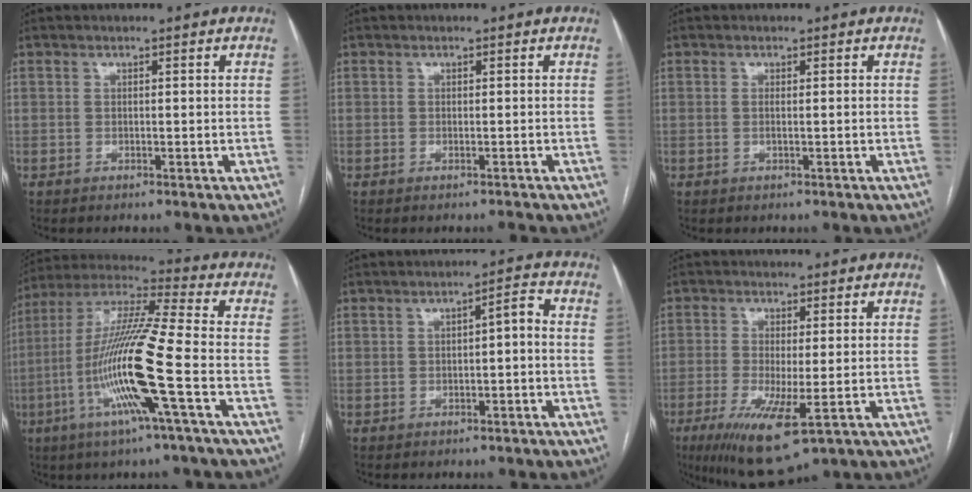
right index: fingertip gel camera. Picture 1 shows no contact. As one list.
[{"total": 0.8, "force": [-0.7, -0.4, -0.1], "torque": [-0.001, -0.003, -0.008]}, {"total": 1.0, "force": [-0.1, 0.0, 1.0], "torque": [-0.022, -0.001, 0.000]}, {"total": 17.0, "force": [-5.2, -0.8, 16.2], "torque": [-0.323, -0.009, -0.110]}, {"total": 2.7, "force": [-0.5, 0.7, 2.6], "torque": [-0.037, 0.016, -0.007]}, {"total": 10.0, "force": [-4.4, 1.7, 8.8], "torque": [-0.159, -0.030, -0.068]}]